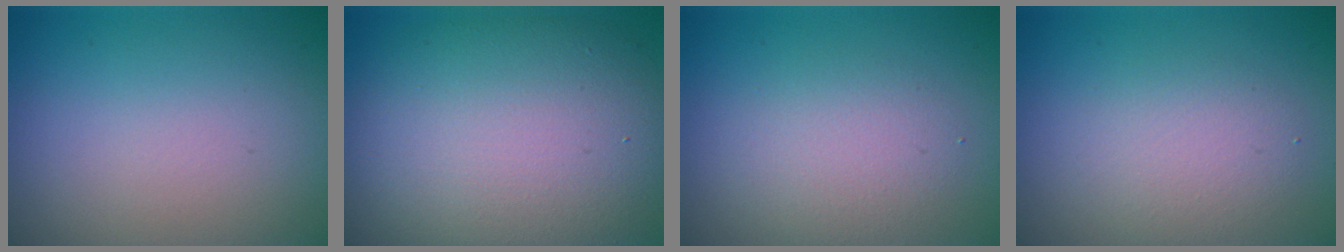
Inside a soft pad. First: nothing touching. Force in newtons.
{"total": 11.9, "press": 11.8, "slide": 0.8}
{"total": 2.8, "press": 2.8, "slide": 0.2}
{"total": 2.9, "press": 2.8, "slide": 0.3}